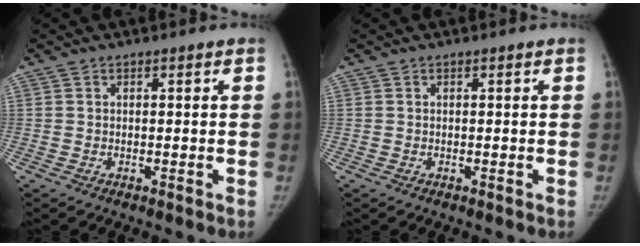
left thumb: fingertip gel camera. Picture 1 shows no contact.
{"total": 0.0}